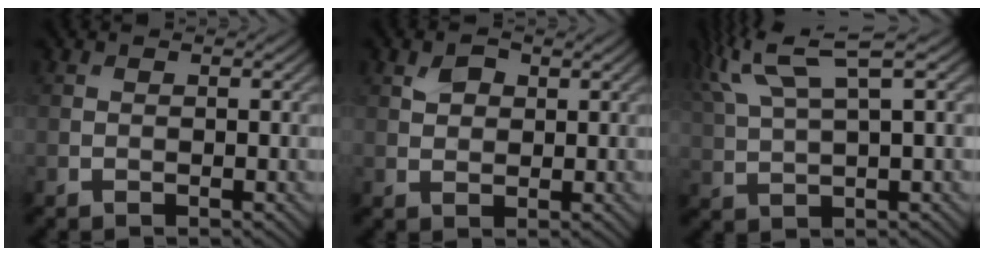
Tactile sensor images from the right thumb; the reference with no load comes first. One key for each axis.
{"total": 2.2, "fx": 1.1, "fy": 1.5, "fz": 1.3, "tx": -0.027, "ty": 0.002, "tz": 0.021}
{"total": 8.8, "fx": 4.8, "fy": 2.1, "fz": 7.0, "tx": -0.159, "ty": 0.029, "tz": 0.098}